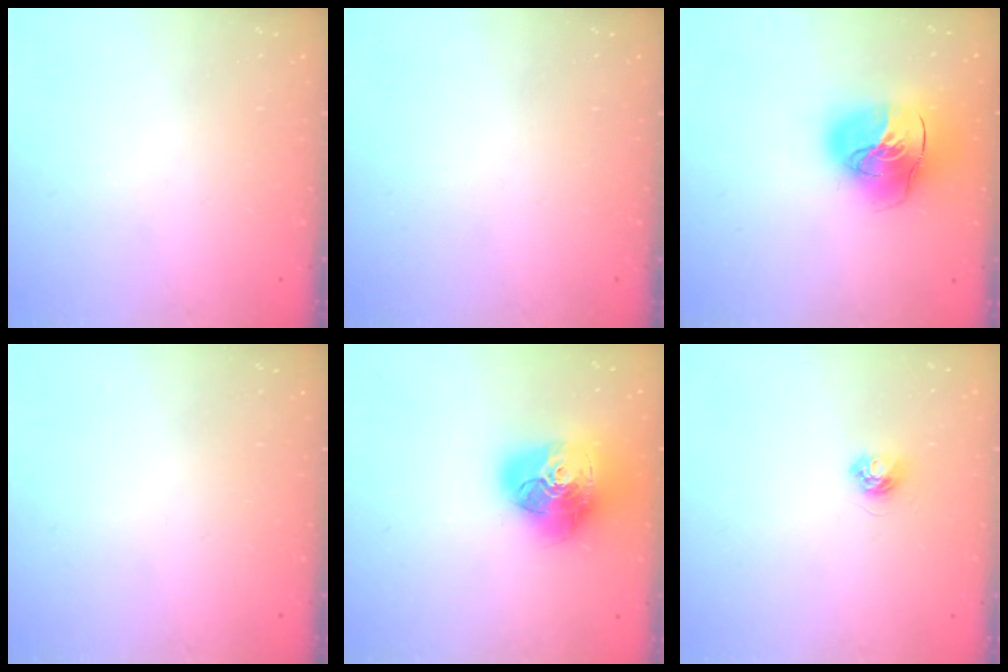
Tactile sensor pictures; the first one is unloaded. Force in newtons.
{"total": 0.0}
{"total": 20.8, "press": 20.6, "slide": 2.7}
{"total": 0.0}
{"total": 21.4, "press": 21.3, "slide": 2.3}
{"total": 4.0, "press": 4.0, "slide": 0.4}